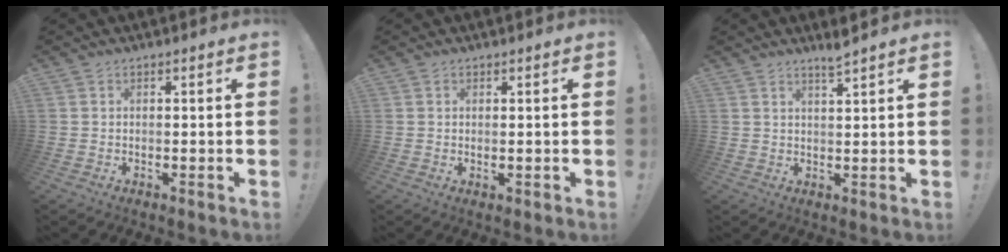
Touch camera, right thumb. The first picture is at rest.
{"total": 0.7, "force": [0.5, 0.3, 0.4], "torque": [-0.006, -0.001, 0.009]}
{"total": 3.5, "force": [3.0, -0.6, 1.8], "torque": [-0.024, -0.019, 0.047]}